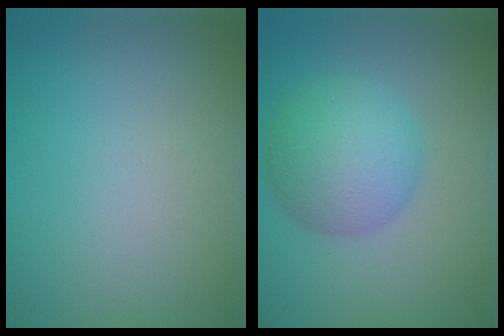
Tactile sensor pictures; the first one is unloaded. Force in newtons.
{"total": 5.9, "press": 5.9, "slide": 0.2}